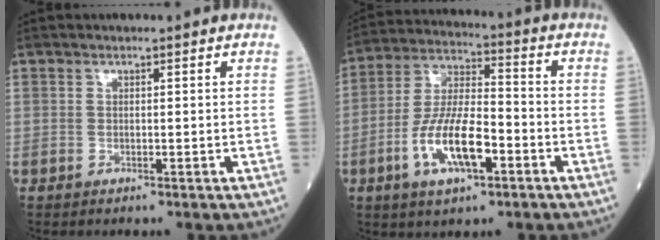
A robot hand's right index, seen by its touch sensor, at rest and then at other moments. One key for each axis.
{"total": 12.0, "fx": -4.4, "fy": 3.8, "fz": 10.4, "tx": -0.215, "ty": 0.003, "tz": -0.080}